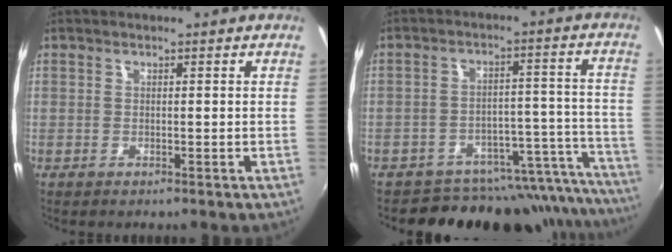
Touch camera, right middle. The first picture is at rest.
{"total": 20.6, "force": [-18.5, 7.0, 5.8], "torque": [-0.053, 0.036, -0.242]}